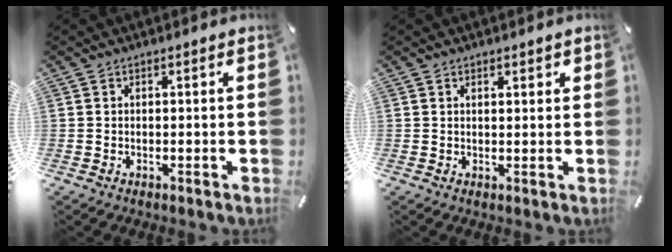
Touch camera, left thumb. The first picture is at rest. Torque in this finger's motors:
{"motor_torque": [-0.22, -0.32, 0.08, 0.16, 0.00]}